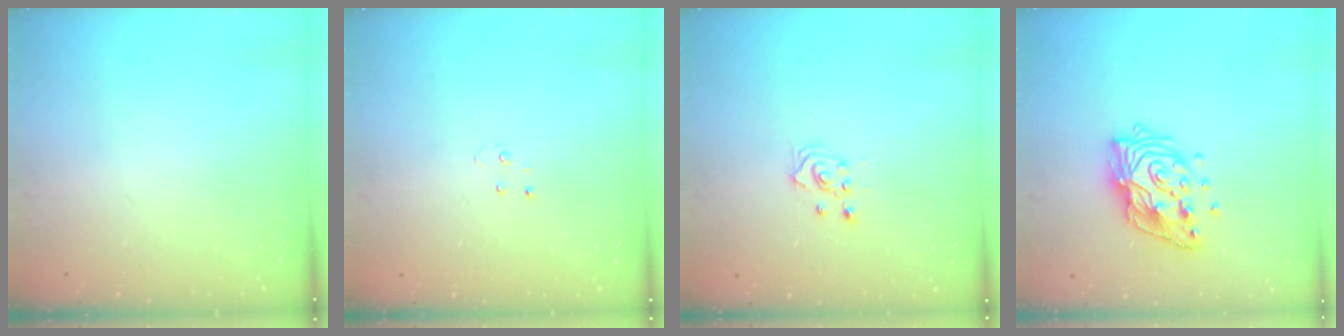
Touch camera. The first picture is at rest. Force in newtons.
{"total": 3.0, "press": 2.9, "slide": 0.3}
{"total": 2.6, "press": 2.4, "slide": 1.0}
{"total": 15.9, "press": 15.8, "slide": 1.8}